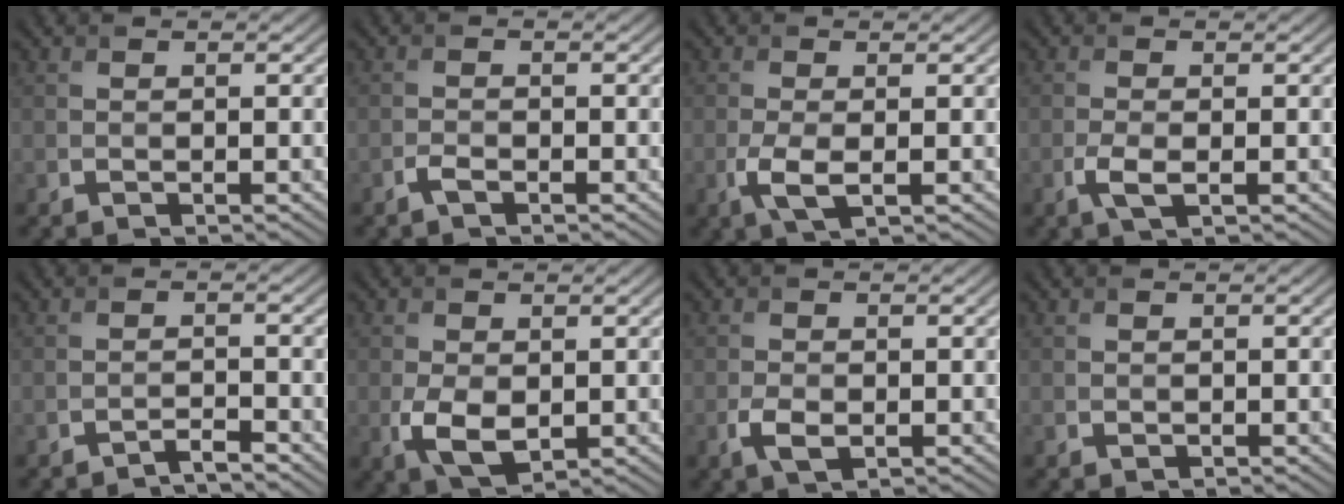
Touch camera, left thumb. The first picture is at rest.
{"total": 1.3, "force": [-0.9, 0.4, 0.8], "torque": [-0.020, 0.000, -0.020]}
{"total": 3.4, "force": [-0.9, 1.3, 3.0], "torque": [-0.076, -0.008, -0.021]}
{"total": 2.5, "force": [-0.9, 1.0, 2.2], "torque": [-0.057, -0.005, -0.022]}
{"total": 1.6, "force": [-1.5, 0.1, 0.7], "torque": [-0.009, 0.002, -0.032]}
{"total": 4.5, "force": [-0.7, 2.8, 3.5], "torque": [-0.085, -0.016, -0.007]}
{"total": 2.7, "force": [-0.9, 1.5, 2.0], "torque": [-0.048, -0.006, -0.016]}
{"total": 0.0}